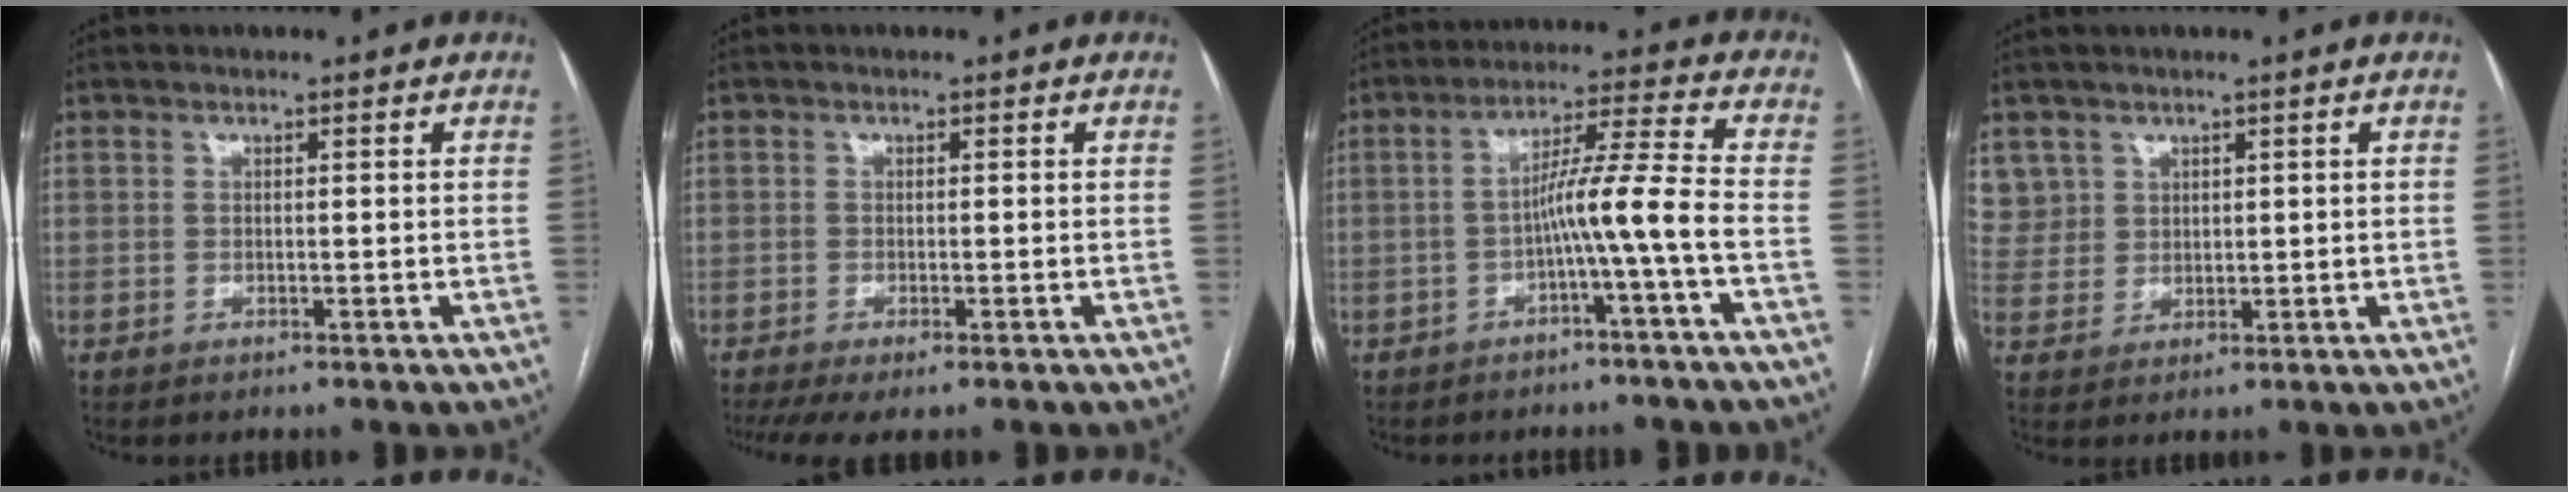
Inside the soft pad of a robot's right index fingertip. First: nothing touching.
{"total": 5.1, "force": [-3.4, 1.0, 3.6], "torque": [-0.060, -0.014, -0.059]}
{"total": 7.8, "force": [-2.5, -1.7, 7.2], "torque": [-0.119, 0.021, -0.043]}
{"total": 5.6, "force": [3.2, 4.6, -0.1], "torque": [0.013, 0.009, 0.069]}